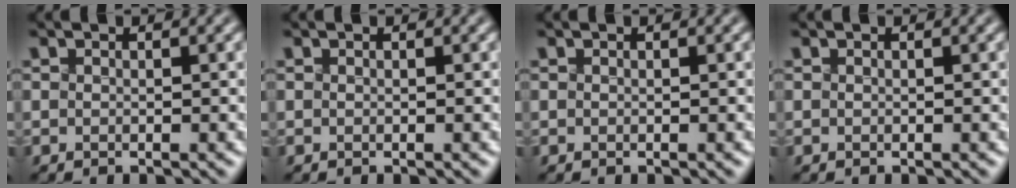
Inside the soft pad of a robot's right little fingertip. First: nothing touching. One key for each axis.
{"total": 0.0}
{"total": 0.0}
{"total": 0.0}